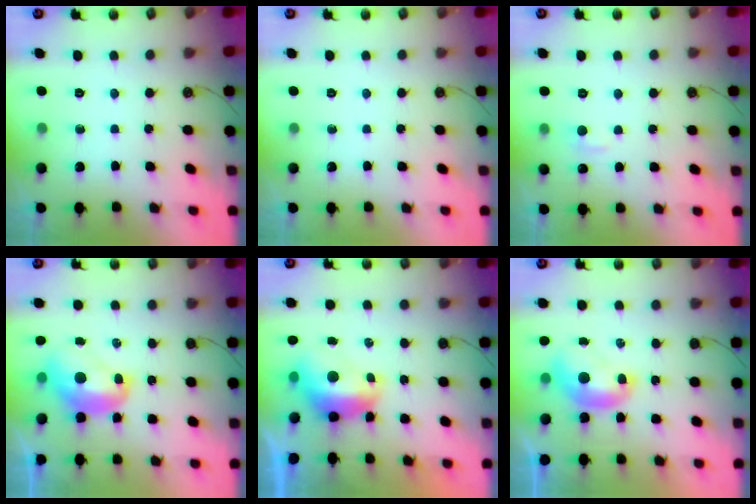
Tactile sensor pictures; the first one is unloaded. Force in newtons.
{"total": 0.0}
{"total": 1.8, "press": 1.7, "slide": 0.6}
{"total": 3.1, "press": 3.1, "slide": 0.5}
{"total": 2.1, "press": 2.0, "slide": 0.6}
{"total": 1.3, "press": 1.3, "slide": 0.1}